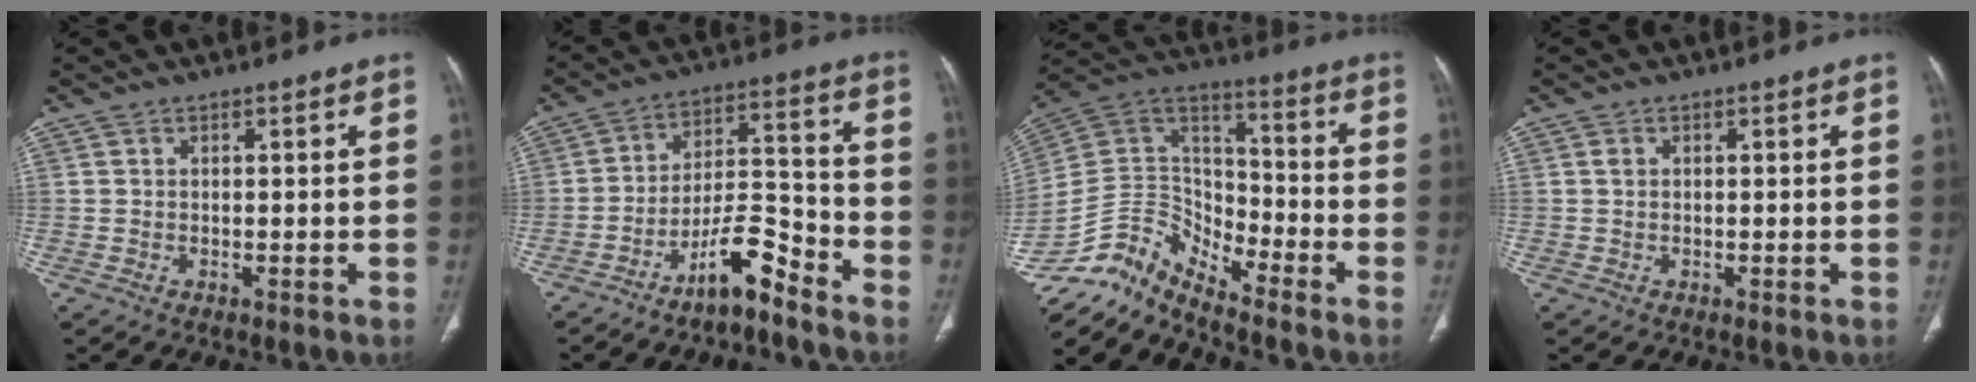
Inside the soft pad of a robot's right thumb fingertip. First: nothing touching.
{"total": 9.8, "force": [-7.4, 2.8, 5.8], "torque": [-0.096, 0.080, -0.134]}
{"total": 13.6, "force": [-12.9, 2.8, 3.4], "torque": [-0.059, 0.095, -0.261]}
{"total": 0.9, "force": [0.2, 0.7, 0.5], "torque": [-0.009, 0.002, 0.004]}